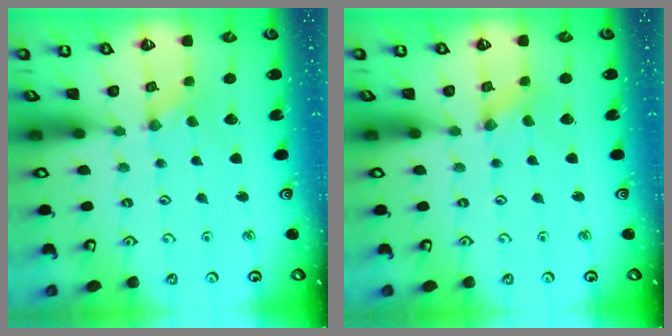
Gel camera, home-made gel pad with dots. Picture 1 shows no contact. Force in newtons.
{"total": 0.0}